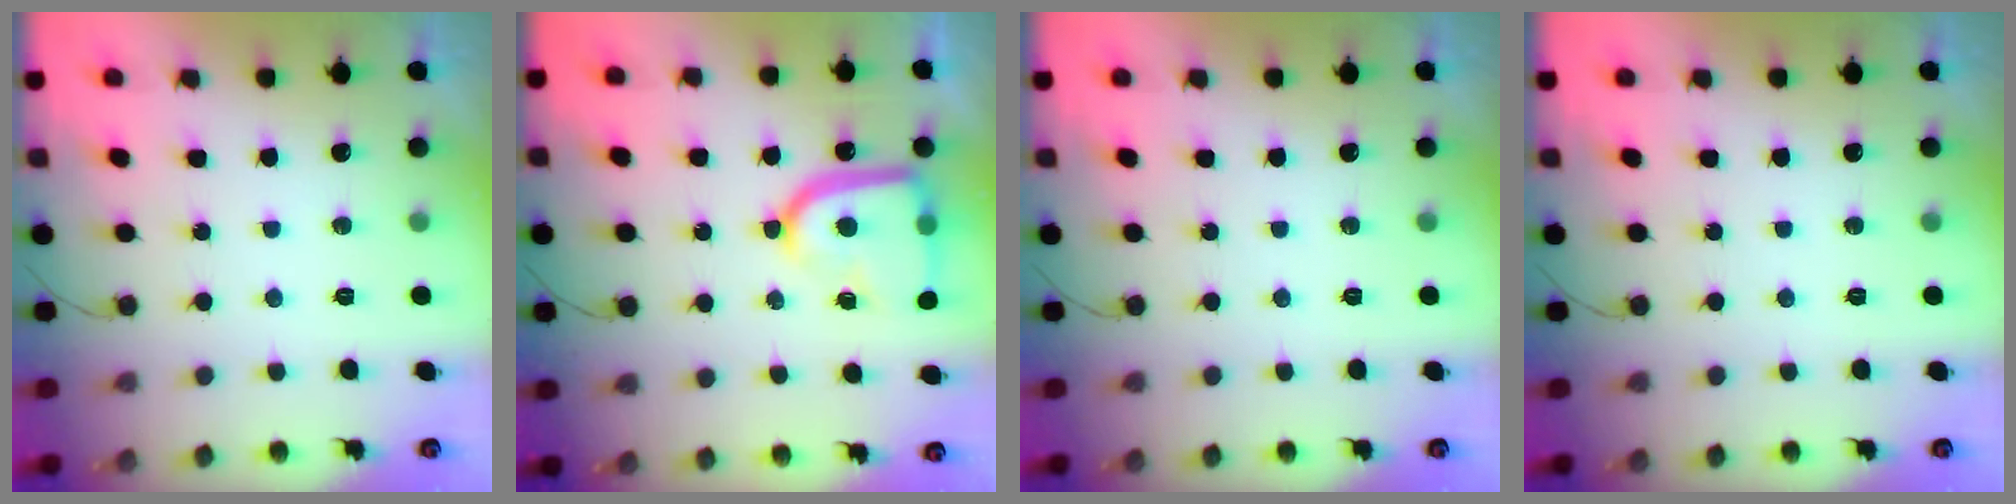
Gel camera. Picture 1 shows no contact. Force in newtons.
{"total": 16.4, "press": 16.3, "slide": 1.6}
{"total": 0.0}
{"total": 0.0}